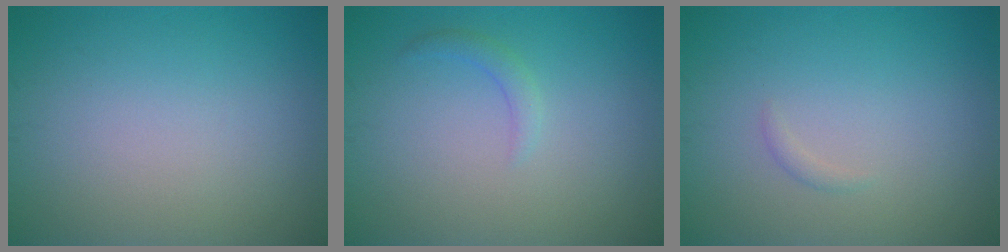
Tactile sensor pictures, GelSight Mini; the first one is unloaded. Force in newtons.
{"total": 1.1, "press": 1.1, "slide": 0.1}
{"total": 0.6, "press": 0.6, "slide": 0.0}